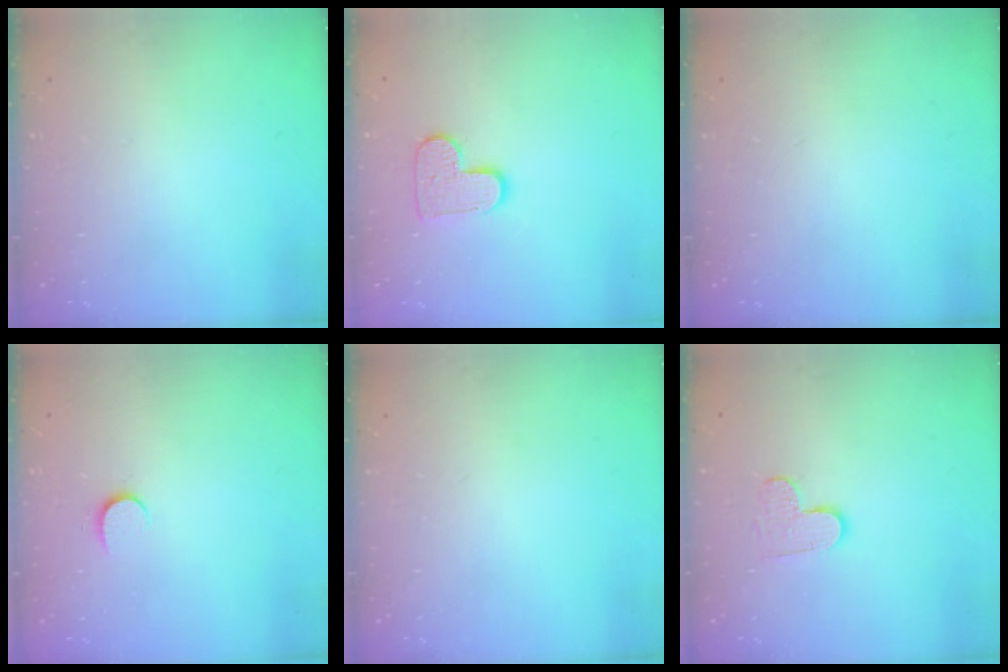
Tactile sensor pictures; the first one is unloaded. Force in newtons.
{"total": 9.2, "press": 9.2, "slide": 0.5}
{"total": 0.0}
{"total": 5.1, "press": 5.1, "slide": 0.6}
{"total": 0.0}
{"total": 4.9, "press": 4.8, "slide": 0.4}